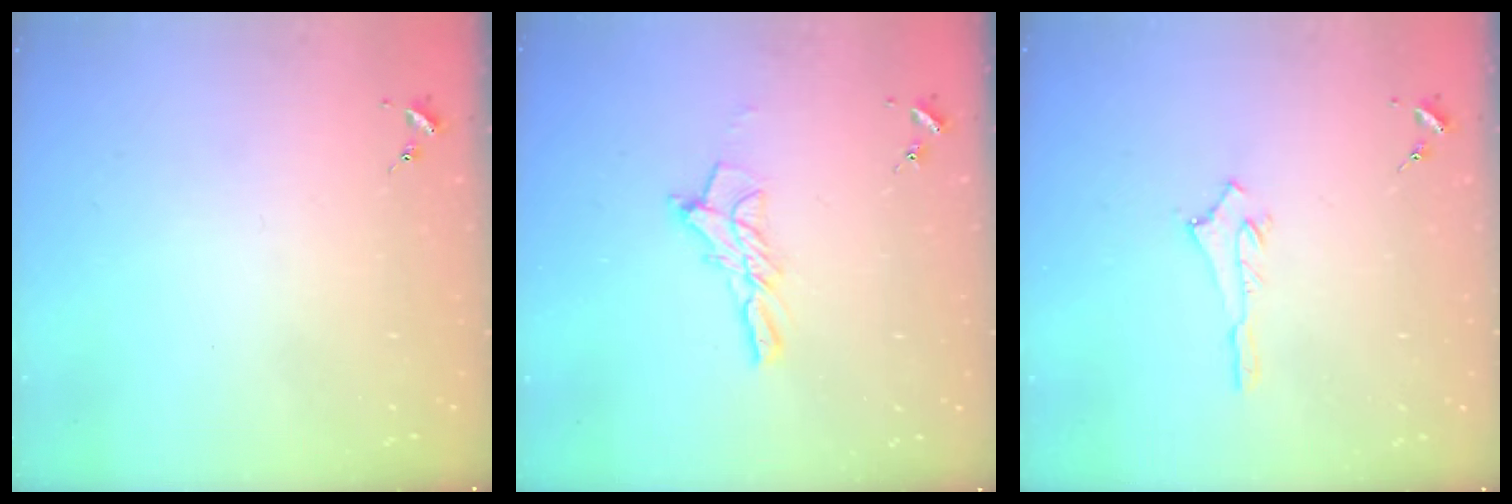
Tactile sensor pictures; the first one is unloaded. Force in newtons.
{"total": 10.7, "press": 10.7, "slide": 0.9}
{"total": 2.6, "press": 2.6, "slide": 0.3}